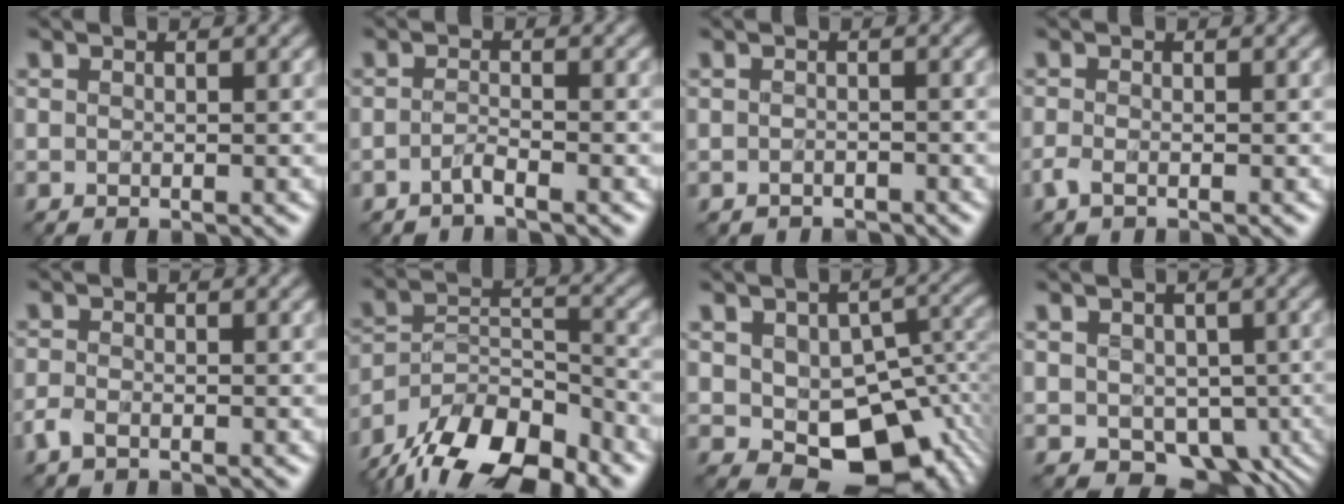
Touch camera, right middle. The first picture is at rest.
{"total": 1.0, "force": [-1.0, -0.1, 0.4], "torque": [-0.008, 0.003, -0.021]}
{"total": 0.9, "force": [-0.7, 0.2, -0.4], "torque": [0.011, -0.002, -0.012]}
{"total": 0.8, "force": [-0.7, 0.2, 0.4], "torque": [-0.016, -0.004, -0.017]}
{"total": 1.2, "force": [-1.0, 0.5, 0.5], "torque": [-0.013, -0.001, -0.023]}
{"total": 12.7, "force": [-10.1, 4.8, 6.0], "torque": [-0.108, -0.003, -0.169]}
{"total": 11.0, "force": [-3.6, 6.8, 7.9], "torque": [-0.108, -0.019, -0.044]}
{"total": 5.0, "force": [-0.7, 4.2, 2.7], "torque": [-0.043, -0.022, -0.004]}